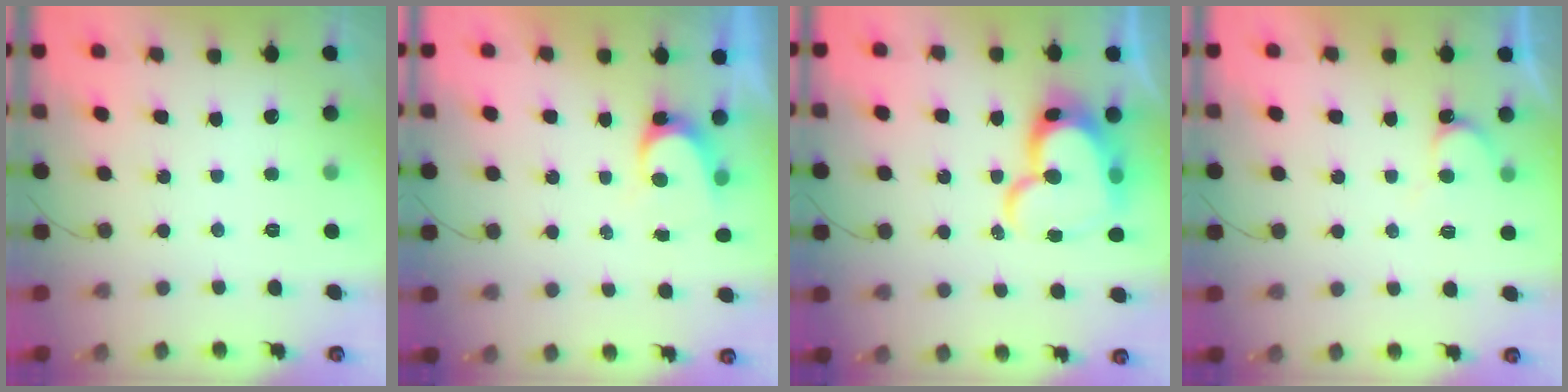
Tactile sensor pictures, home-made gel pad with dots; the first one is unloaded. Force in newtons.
{"total": 3.3, "press": 3.3, "slide": 0.3}
{"total": 19.0, "press": 19.0, "slide": 1.3}
{"total": 4.0, "press": 3.9, "slide": 0.4}